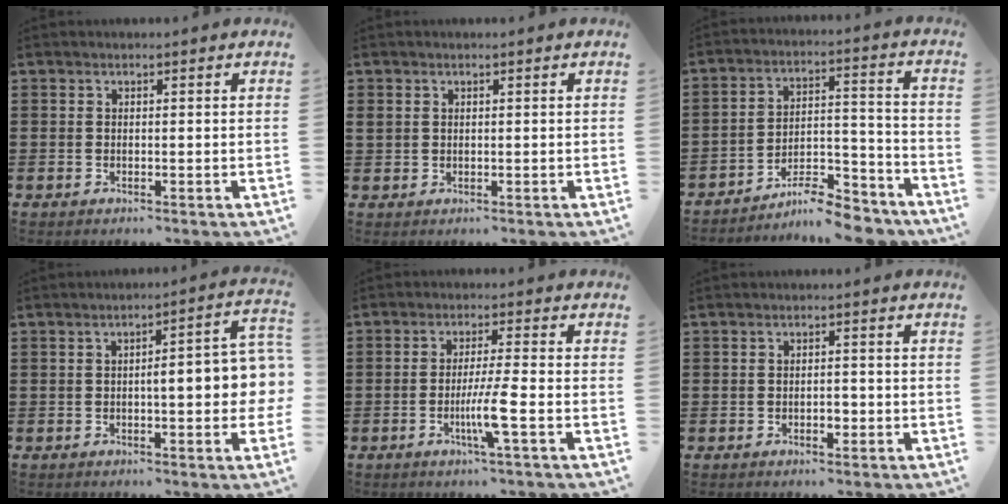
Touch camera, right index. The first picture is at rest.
{"total": 1.1, "force": [0.6, 0.8, 0.4], "torque": [-0.010, 0.005, 0.011]}
{"total": 9.4, "force": [-8.5, 1.7, 3.6], "torque": [-0.042, 0.035, -0.159]}
{"total": 7.2, "force": [-0.8, 1.6, 7.0], "torque": [-0.095, -0.007, -0.018]}
{"total": 5.8, "force": [-1.9, -0.4, 5.4], "torque": [-0.105, -0.019, -0.039]}
{"total": 1.9, "force": [-0.8, 0.8, 1.5], "torque": [-0.029, 0.001, -0.014]}